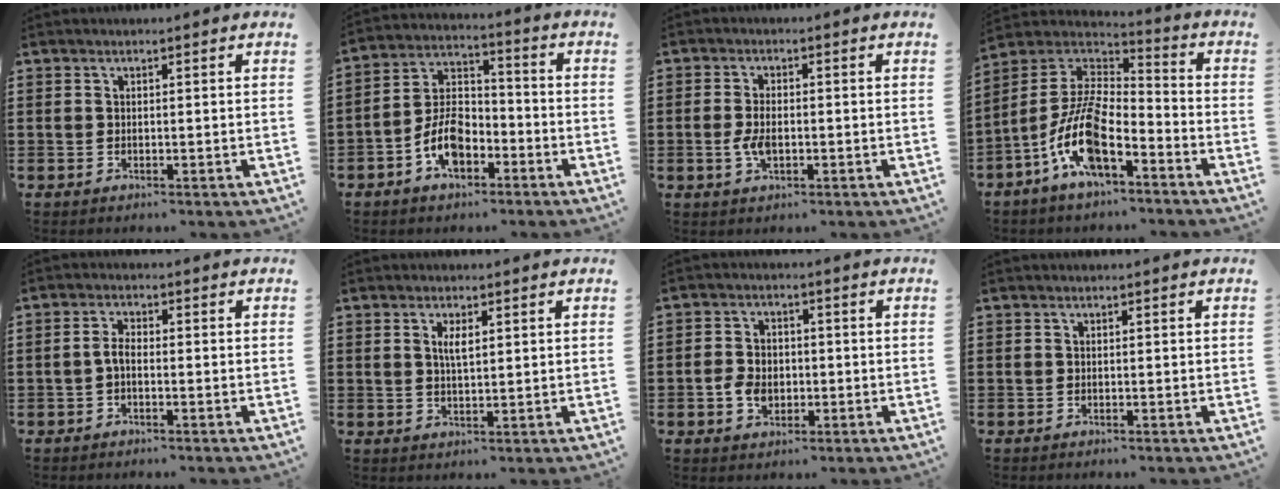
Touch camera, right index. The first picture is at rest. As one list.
[{"total": 7.5, "force": [-3.5, 4.4, 5.0], "torque": [-0.117, 0.009, -0.070]}, {"total": 3.7, "force": [-0.7, 1.9, 3.2], "torque": [-0.072, -0.005, -0.014]}, {"total": 12.6, "force": [-6.4, 4.8, 9.7], "torque": [-0.225, -0.003, -0.130]}, {"total": 2.4, "force": [-0.8, 1.0, 2.1], "torque": [-0.054, -0.002, -0.020]}, {"total": 2.7, "force": [0.9, 0.9, 2.4], "torque": [-0.049, 0.004, 0.013]}, {"total": 4.3, "force": [-1.0, 3.2, 2.7], "torque": [-0.070, 0.001, -0.021]}, {"total": 0.0}]